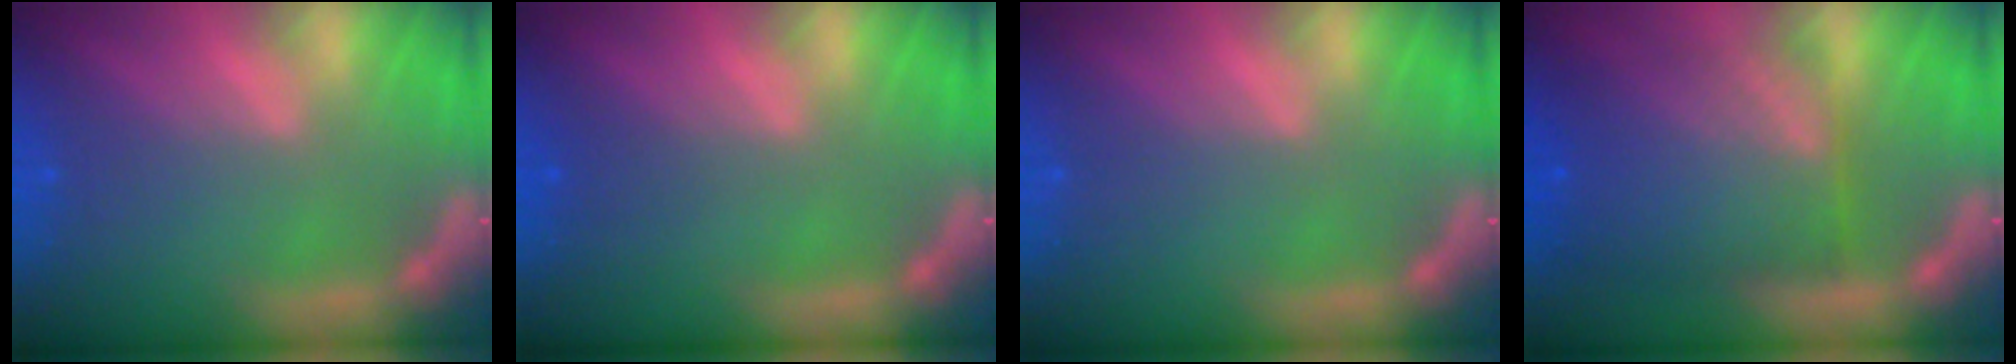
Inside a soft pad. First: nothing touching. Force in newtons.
{"total": 0.9}
{"total": 0.0}
{"total": 10.1}